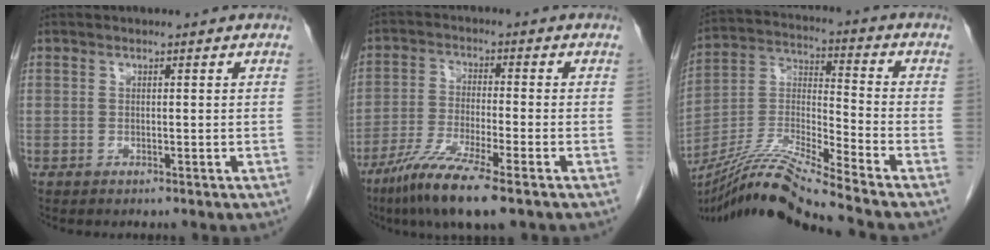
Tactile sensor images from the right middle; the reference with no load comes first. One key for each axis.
{"total": 9.7, "fx": -6.4, "fy": 0.2, "fz": 7.3, "tx": -0.149, "ty": -0.031, "tz": -0.119}
{"total": 14.2, "fx": -12.5, "fy": -2.3, "fz": 6.5, "tx": -0.122, "ty": -0.006, "tz": -0.233}